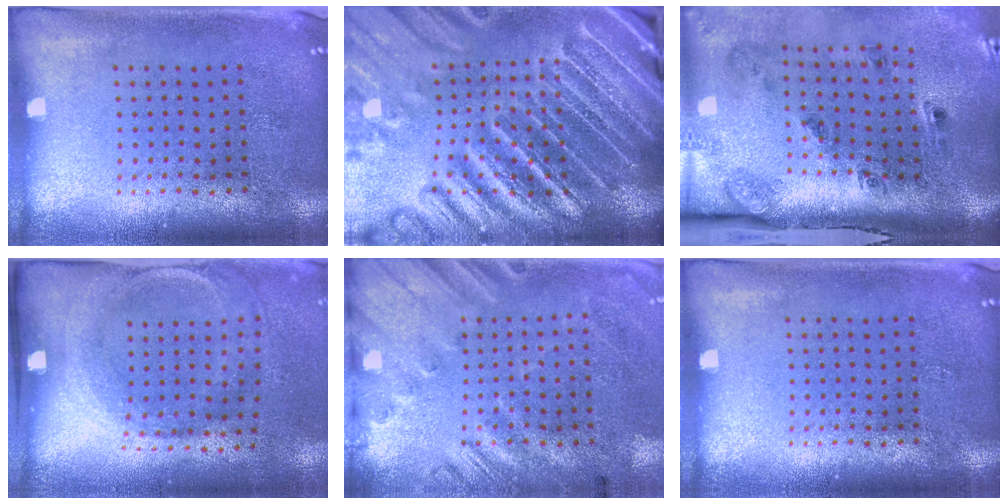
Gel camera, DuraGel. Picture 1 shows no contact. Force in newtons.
{"total": 4.7, "press": 4.2, "slide": 2.0}
{"total": 2.9, "press": 1.8, "slide": 2.2}
{"total": 1.8, "press": 1.2, "slide": 1.3}
{"total": 2.7, "press": 1.9, "slide": 1.9}
{"total": 0.0}